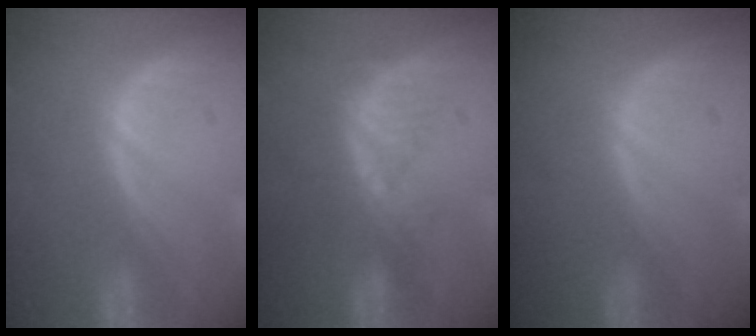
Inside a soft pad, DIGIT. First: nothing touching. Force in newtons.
{"total": 5.5, "press": 4.6, "slide": 3.0}
{"total": 0.0}